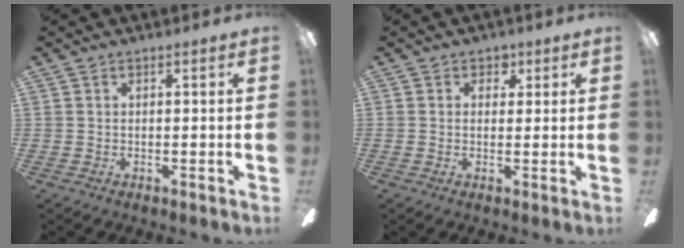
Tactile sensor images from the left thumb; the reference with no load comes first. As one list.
[{"total": 2.9, "force": [1.5, 2.4, 0.7], "torque": [0.005, -0.004, 0.022]}]